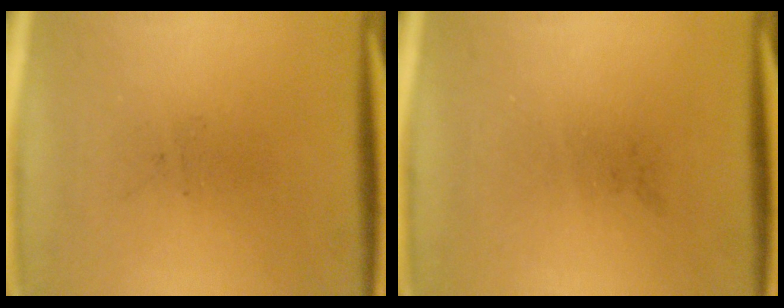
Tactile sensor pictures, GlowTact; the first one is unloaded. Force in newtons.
{"total": 0.0}